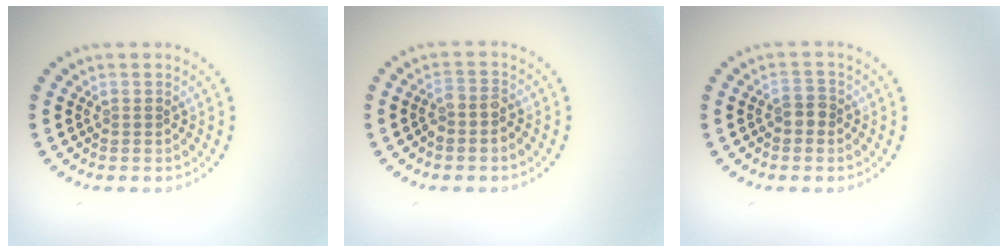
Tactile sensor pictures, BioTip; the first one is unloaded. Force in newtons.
{"total": 1.7, "press": 1.5, "slide": 0.8}
{"total": 1.4, "press": 1.3, "slide": 0.5}